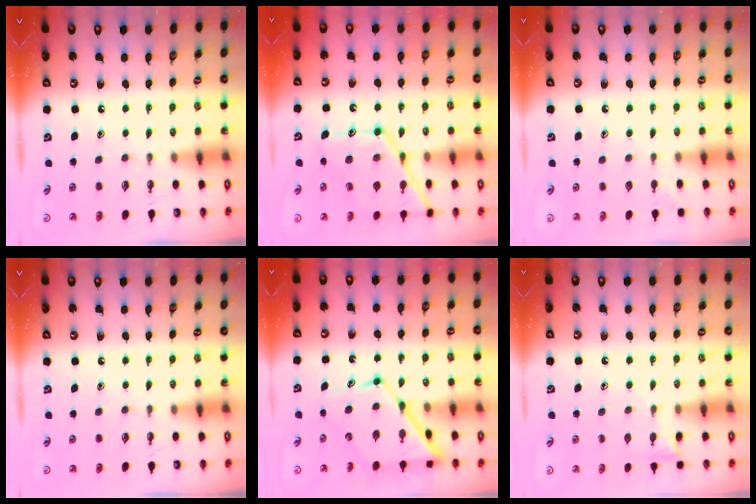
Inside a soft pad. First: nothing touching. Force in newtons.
{"total": 16.1, "press": 16.0, "slide": 1.4}
{"total": 2.6, "press": 2.6, "slide": 0.3}
{"total": 0.0}
{"total": 12.9, "press": 12.8, "slide": 1.1}
{"total": 5.5, "press": 5.5, "slide": 0.6}